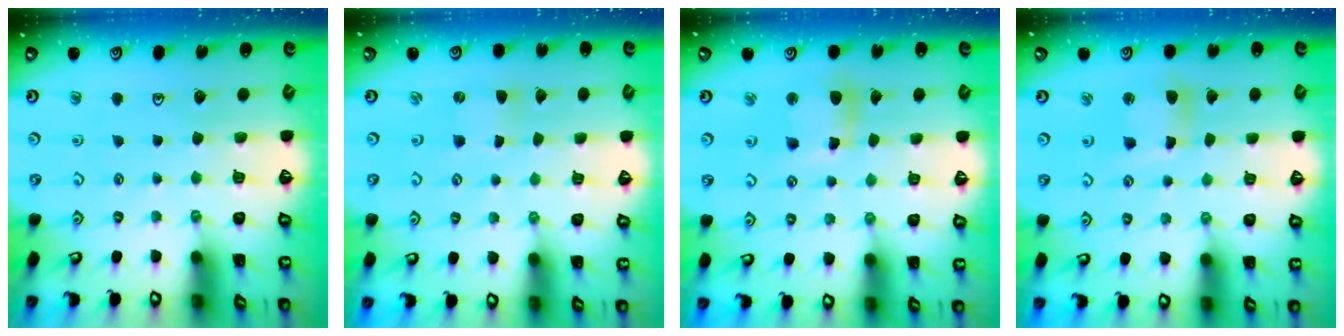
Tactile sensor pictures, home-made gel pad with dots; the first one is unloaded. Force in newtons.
{"total": 0.0}
{"total": 8.0, "press": 8.0, "slide": 0.5}
{"total": 5.4, "press": 5.3, "slide": 0.7}